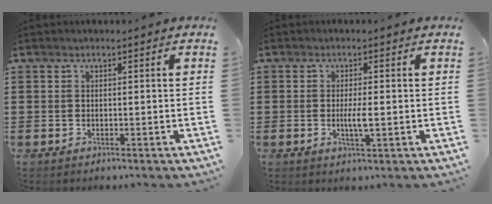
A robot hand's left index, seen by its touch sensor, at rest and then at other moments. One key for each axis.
{"total": 2.9, "fx": -0.2, "fy": 0.3, "fz": 2.9, "tx": -0.053, "ty": -0.005, "tz": -0.004}